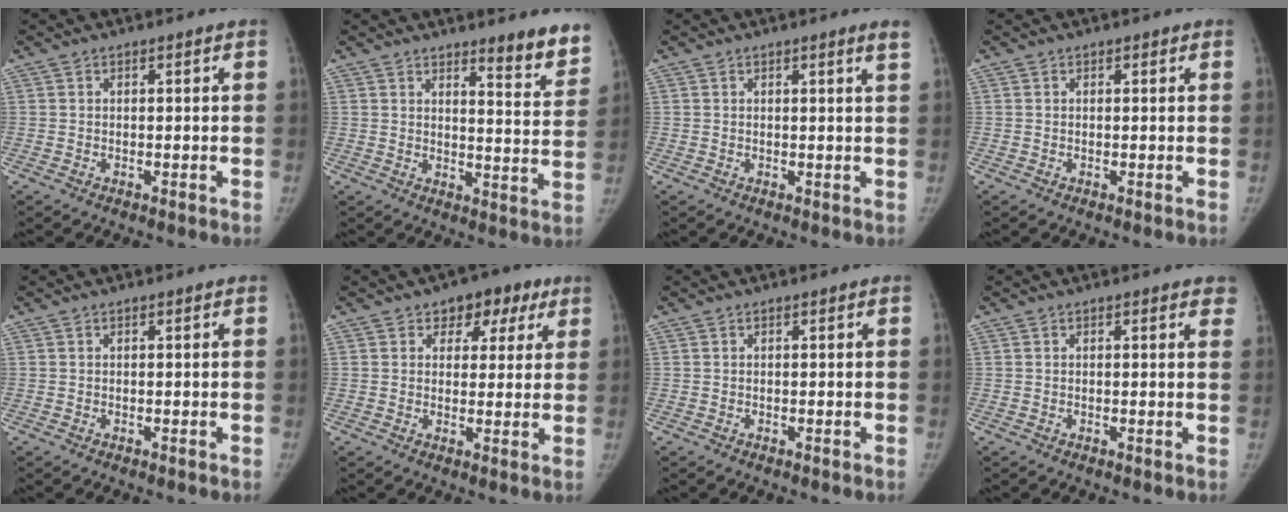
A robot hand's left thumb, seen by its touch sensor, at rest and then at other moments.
{"total": 8.4, "force": [6.9, 1.4, 4.7], "torque": [-0.034, -0.056, 0.085]}
{"total": 1.9, "force": [1.3, -0.5, 1.3], "torque": [-0.021, -0.008, 0.017]}
{"total": 0.0}
{"total": 0.0}
{"total": 7.1, "force": [3.7, 5.1, 3.3], "torque": [0.009, -0.007, 0.045]}
{"total": 0.0}
{"total": 3.1, "force": [2.4, 1.0, 1.6], "torque": [-0.002, -0.003, 0.018]}